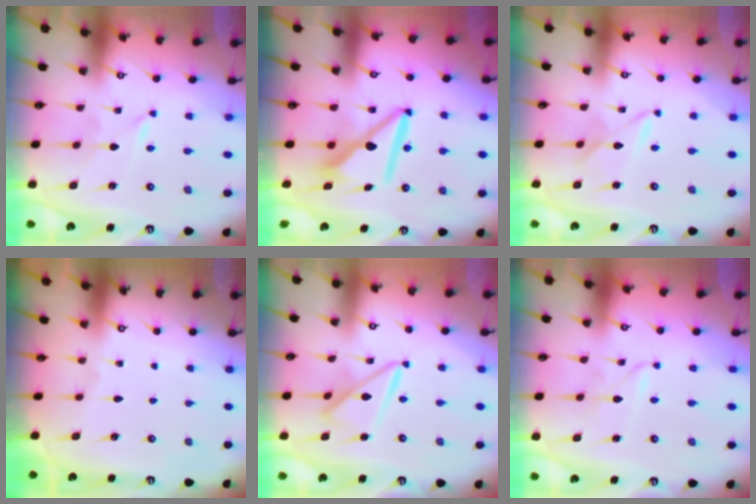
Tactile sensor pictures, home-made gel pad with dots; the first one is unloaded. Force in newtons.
{"total": 10.3, "press": 10.3, "slide": 1.0}
{"total": 5.3, "press": 5.3, "slide": 0.5}
{"total": 0.0}
{"total": 12.2, "press": 12.1, "slide": 1.1}
{"total": 1.9, "press": 1.9, "slide": 0.2}